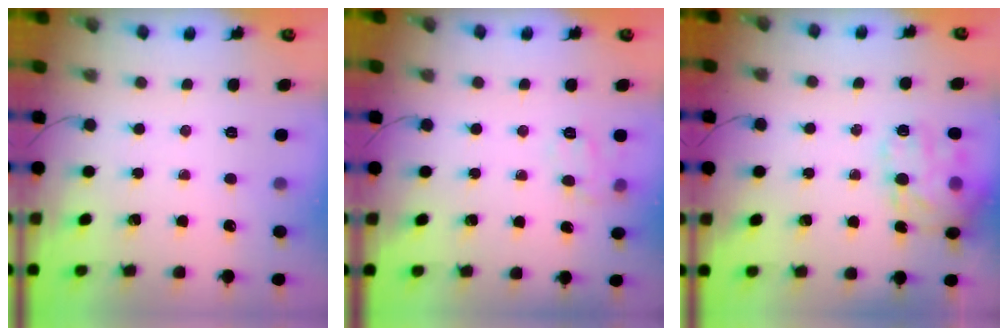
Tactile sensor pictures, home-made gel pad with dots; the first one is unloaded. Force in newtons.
{"total": 8.1, "press": 8.0, "slide": 1.1}
{"total": 14.8, "press": 14.7, "slide": 1.7}